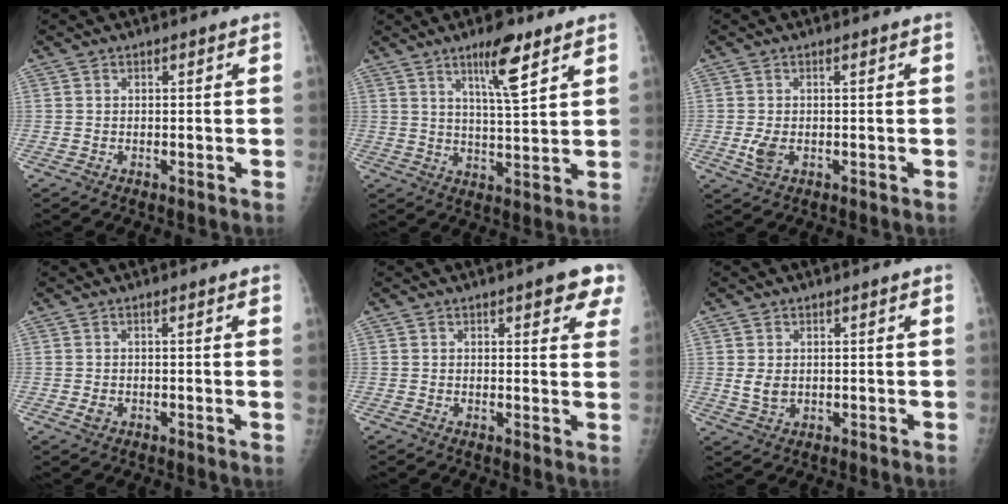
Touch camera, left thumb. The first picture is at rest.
{"total": 8.4, "force": [5.2, 1.6, 6.4], "torque": [-0.102, -0.034, 0.090]}
{"total": 2.8, "force": [-0.4, 1.6, 2.2], "torque": [-0.053, -0.006, -0.007]}
{"total": 1.9, "force": [-0.1, 0.4, 1.9], "torque": [-0.034, -0.001, -0.001]}
{"total": 6.6, "force": [4.0, 2.8, 4.5], "torque": [-0.015, -0.013, 0.042]}
{"total": 3.2, "force": [0.5, 2.5, 1.9], "torque": [-0.023, -0.007, 0.016]}